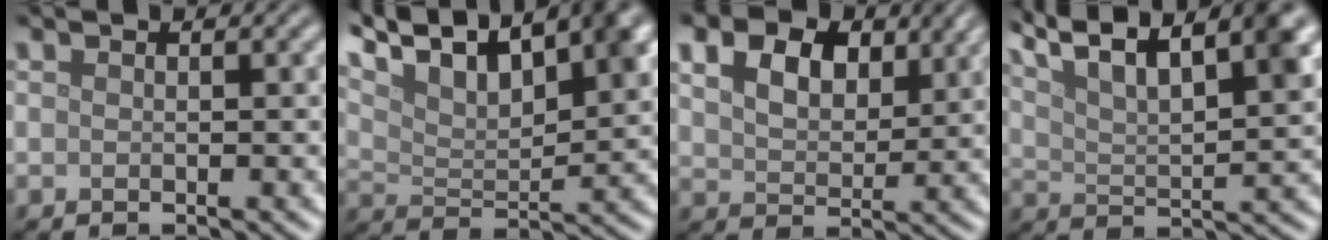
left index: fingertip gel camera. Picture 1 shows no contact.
{"total": 10.6, "force": [7.3, 3.3, 6.9], "torque": [-0.123, 0.018, 0.126]}
{"total": 6.2, "force": [3.5, 3.6, 3.6], "torque": [-0.070, 0.011, 0.047]}
{"total": 11.8, "force": [8.3, 3.5, 7.7], "torque": [-0.121, 0.037, 0.103]}